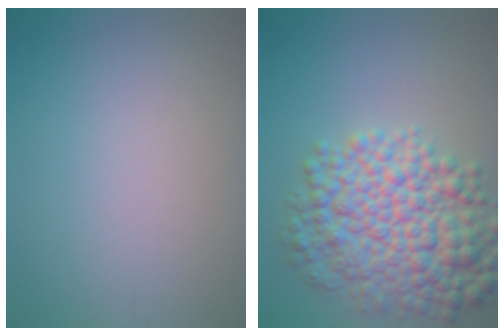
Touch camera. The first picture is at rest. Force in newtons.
{"total": 8.8, "press": 8.8, "slide": 0.0}